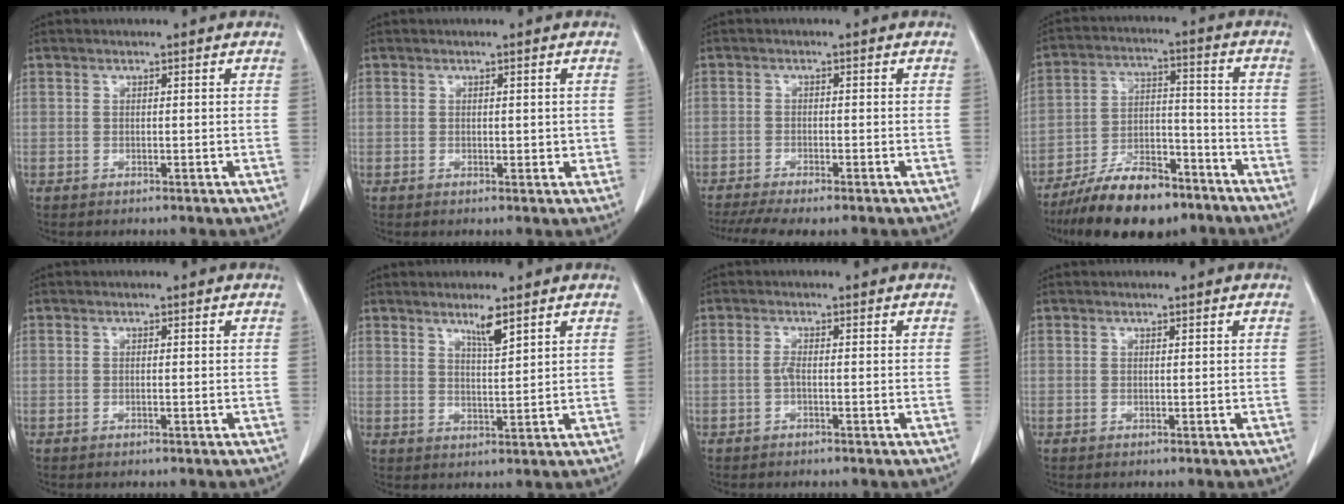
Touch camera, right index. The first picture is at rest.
{"total": 1.6, "force": [0.1, 0.9, 1.3], "torque": [-0.016, -0.003, 0.005]}
{"total": 8.2, "force": [-6.5, 1.3, 4.7], "torque": [-0.071, -0.008, -0.101]}
{"total": 14.1, "force": [-10.7, 5.1, 7.7], "torque": [-0.126, 0.014, -0.181]}
{"total": 0.0}
{"total": 3.6, "force": [2.6, 0.1, 2.5], "torque": [-0.047, -0.007, 0.049]}
{"total": 1.2, "force": [-0.3, 0.1, 1.1], "torque": [-0.024, 0.002, -0.009]}
{"total": 0.0}